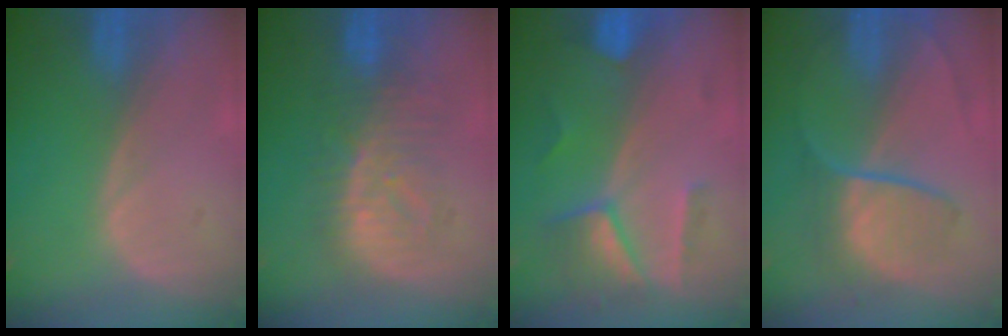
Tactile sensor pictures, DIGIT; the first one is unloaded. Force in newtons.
{"total": 8.3, "press": 8.2, "slide": 0.8}
{"total": 7.5, "press": 6.6, "slide": 3.4}
{"total": 6.8, "press": 6.7, "slide": 1.2}